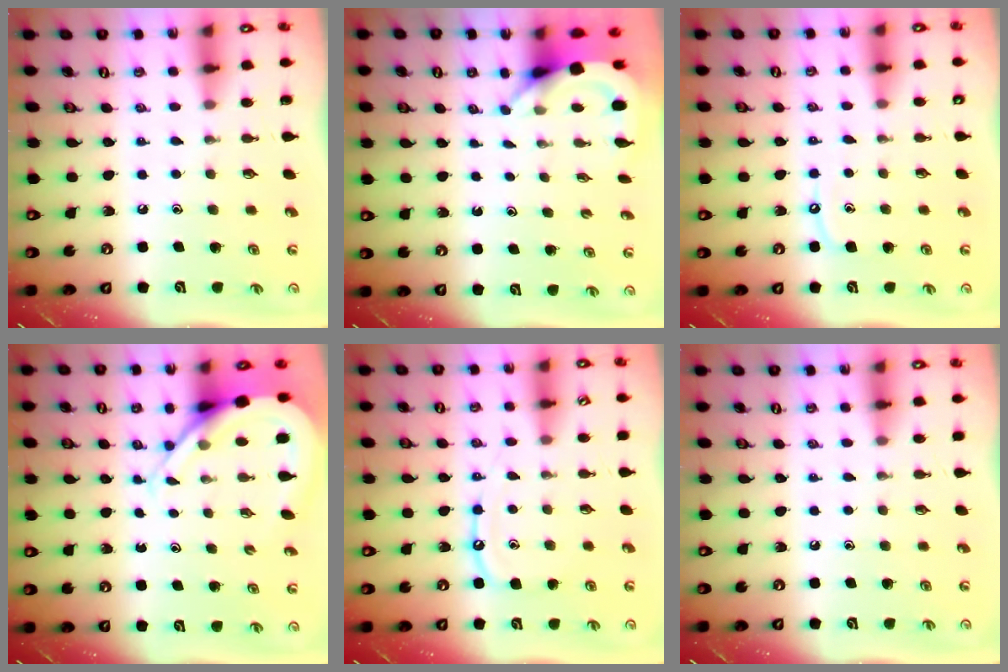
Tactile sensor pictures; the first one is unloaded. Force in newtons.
{"total": 3.8, "press": 3.8, "slide": 0.2}
{"total": 6.8, "press": 6.7, "slide": 0.7}
{"total": 8.7, "press": 8.6, "slide": 0.7}
{"total": 9.5, "press": 9.5, "slide": 1.0}
{"total": 2.7, "press": 2.6, "slide": 0.4}